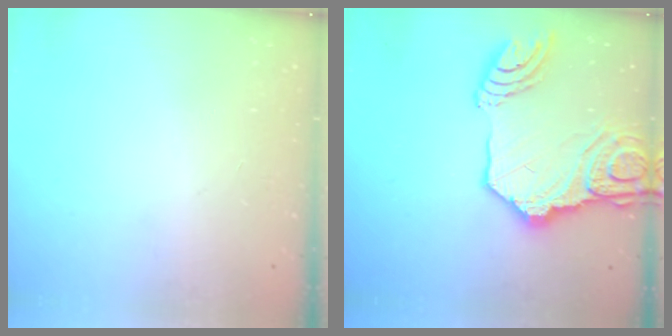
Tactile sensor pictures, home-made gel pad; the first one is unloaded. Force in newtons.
{"total": 21.3, "press": 21.2, "slide": 2.6}